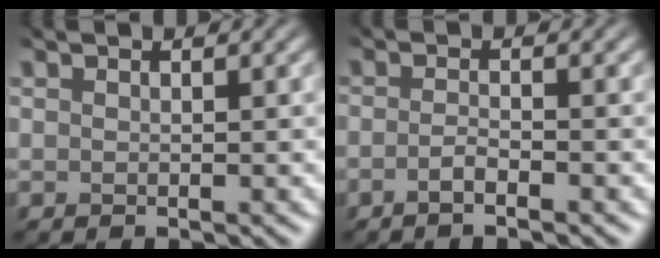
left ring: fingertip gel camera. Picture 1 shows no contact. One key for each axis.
{"total": 2.1, "fx": -1.6, "fy": 0.5, "fz": 1.3, "tx": -0.023, "ty": -0.008, "tz": -0.027}